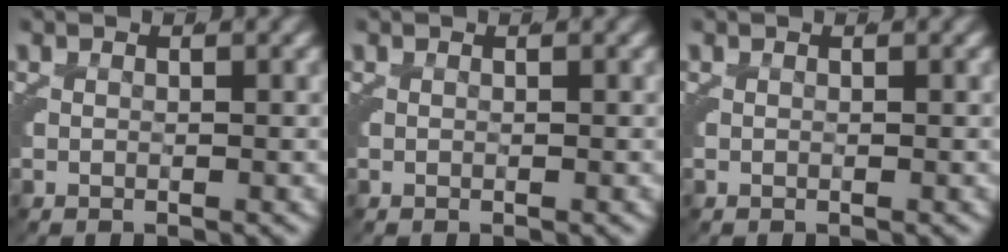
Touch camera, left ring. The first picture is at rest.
{"total": 0.0}
{"total": 0.0}